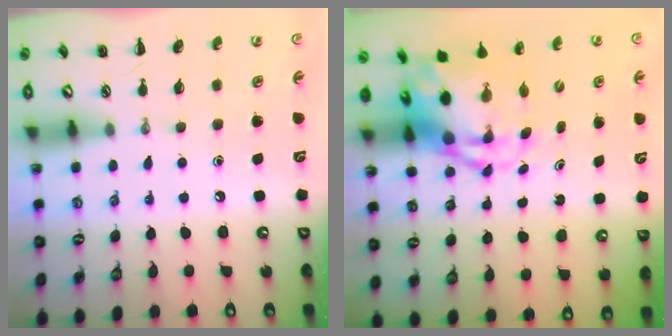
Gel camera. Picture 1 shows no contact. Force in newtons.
{"total": 7.2, "press": 6.9, "slide": 2.1}